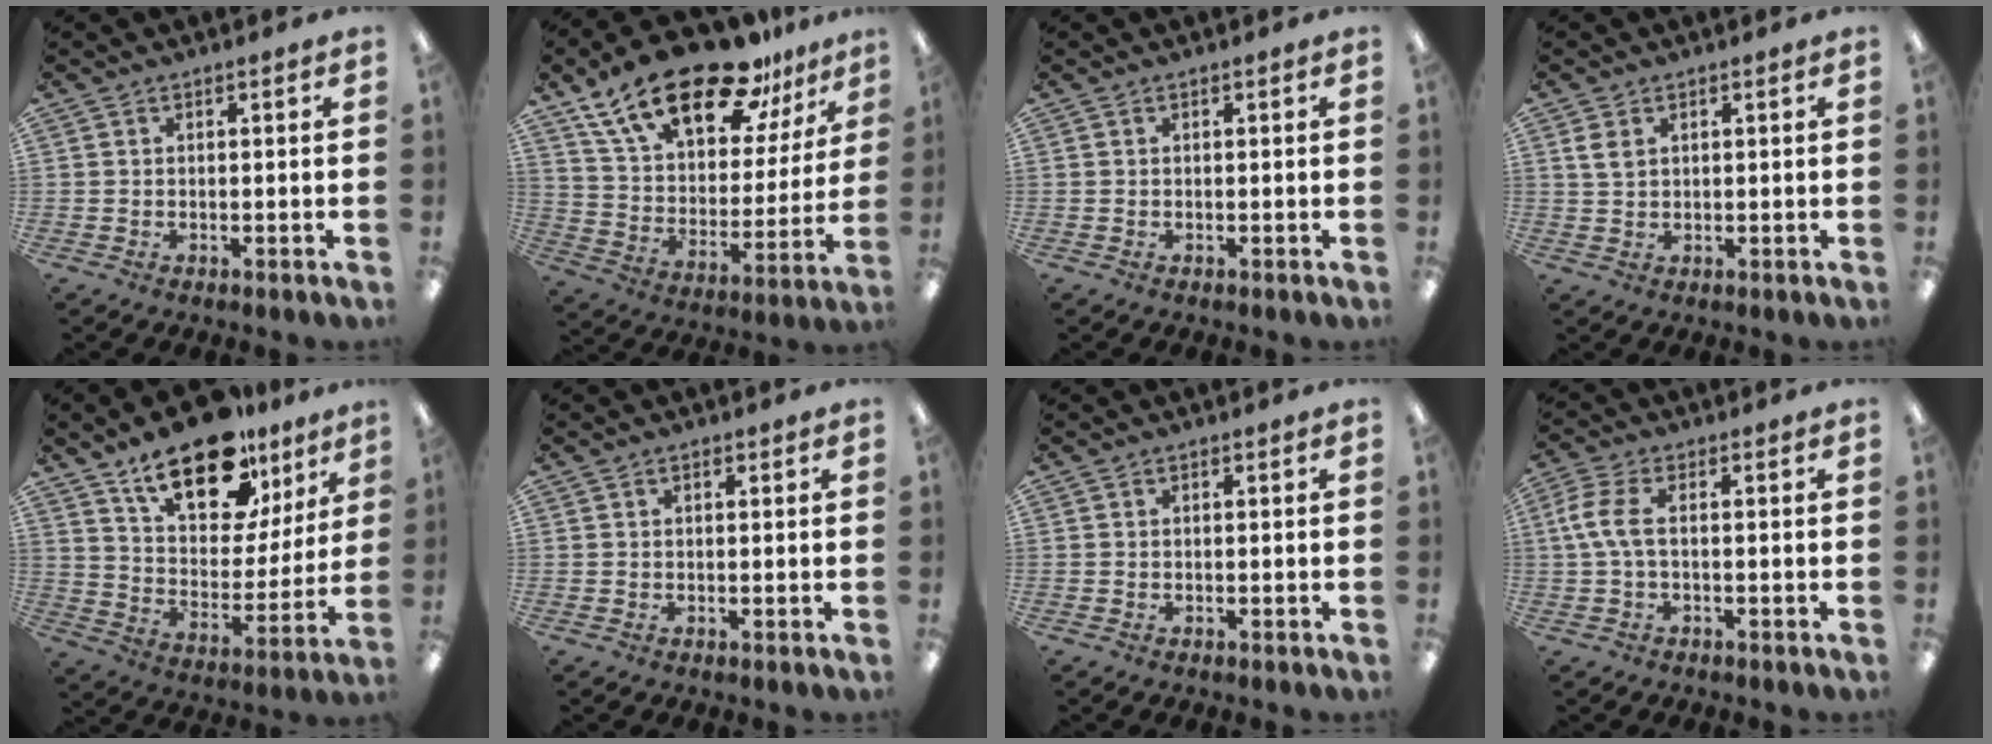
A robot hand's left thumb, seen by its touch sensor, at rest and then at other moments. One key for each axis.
{"total": 23.5, "fx": 16.6, "fy": 9.8, "fz": 13.4, "tx": -0.232, "ty": -0.101, "tz": 0.291}
{"total": 0.0}
{"total": 3.0, "fx": 1.2, "fy": 2.0, "fz": 1.9, "tx": -0.041, "ty": 0.005, "tz": 0.022}
{"total": 21.5, "fx": 14.4, "fy": 10.0, "fz": 12.4, "tx": -0.197, "ty": -0.079, "tz": 0.250}
{"total": 0.9, "fx": 0.5, "fy": 0.4, "fz": 0.6, "tx": -0.012, "ty": 0.003, "tz": 0.009}
{"total": 0.0}
{"total": 6.8, "fx": 0.0, "fy": 2.9, "fz": 6.2, "tx": -0.138, "ty": 0.001, "tz": -0.003}